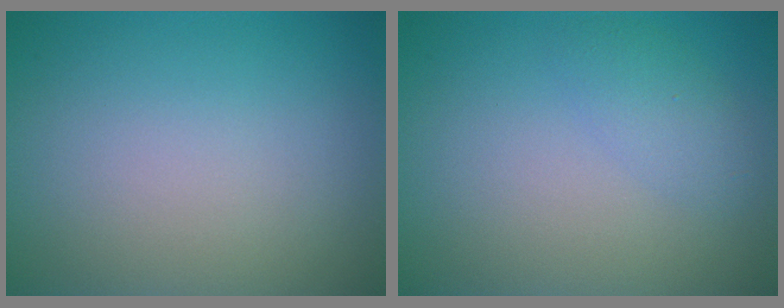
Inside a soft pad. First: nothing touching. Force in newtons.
{"total": 1.7, "press": 1.7, "slide": 0.0}